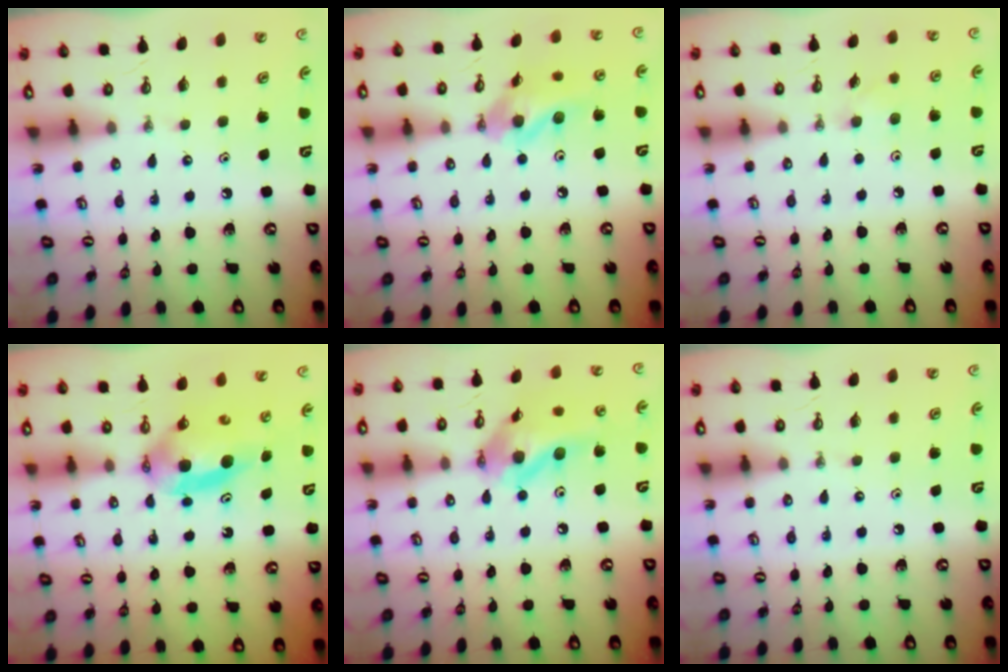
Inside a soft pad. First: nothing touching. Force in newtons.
{"total": 13.1, "press": 13.0, "slide": 1.5}
{"total": 5.3, "press": 5.1, "slide": 1.2}
{"total": 6.3, "press": 5.8, "slide": 2.3}
{"total": 14.8, "press": 14.7, "slide": 2.0}
{"total": 0.0}